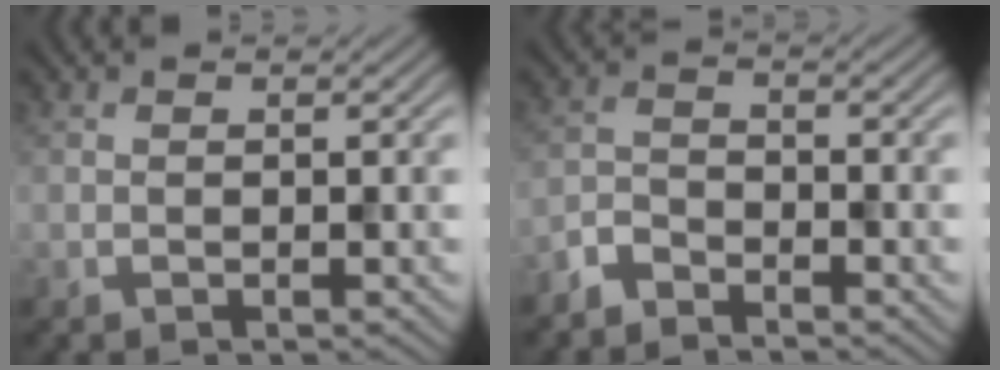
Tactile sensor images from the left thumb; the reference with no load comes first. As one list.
[{"total": 3.1, "force": [-2.9, 0.9, 0.8], "torque": [-0.018, -0.004, -0.072]}]